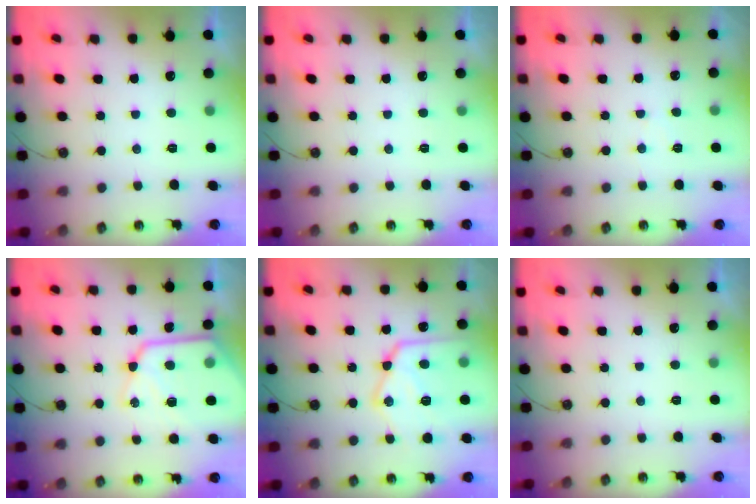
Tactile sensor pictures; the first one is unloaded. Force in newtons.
{"total": 0.0}
{"total": 3.9, "press": 3.9, "slide": 0.7}
{"total": 15.6, "press": 15.6, "slide": 0.9}
{"total": 19.2, "press": 19.1, "slide": 1.7}
{"total": 0.0}